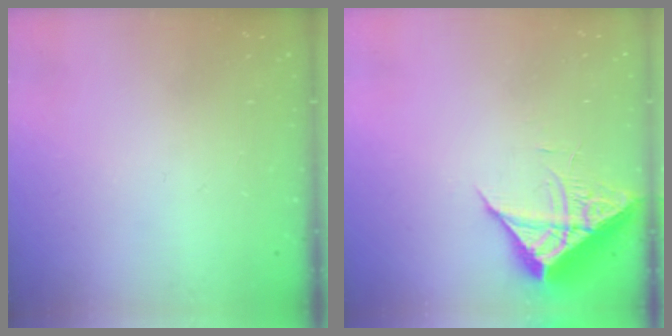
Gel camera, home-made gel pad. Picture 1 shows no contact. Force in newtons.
{"total": 7.3, "press": 7.2, "slide": 0.3}